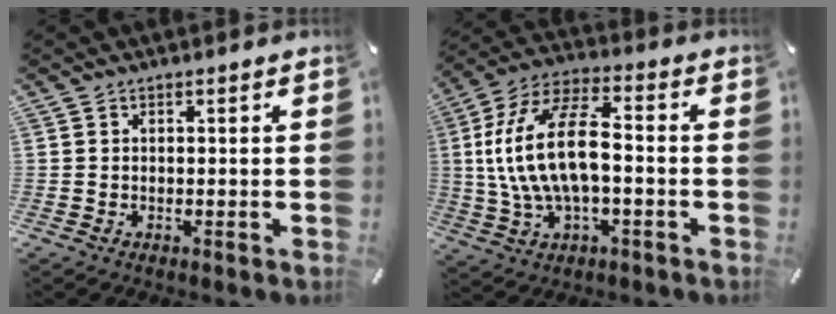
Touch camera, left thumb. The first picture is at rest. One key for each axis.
{"total": 17.0, "fx": -0.6, "fy": 8.5, "fz": 14.8, "tx": -0.300, "ty": 0.010, "tz": -0.012}